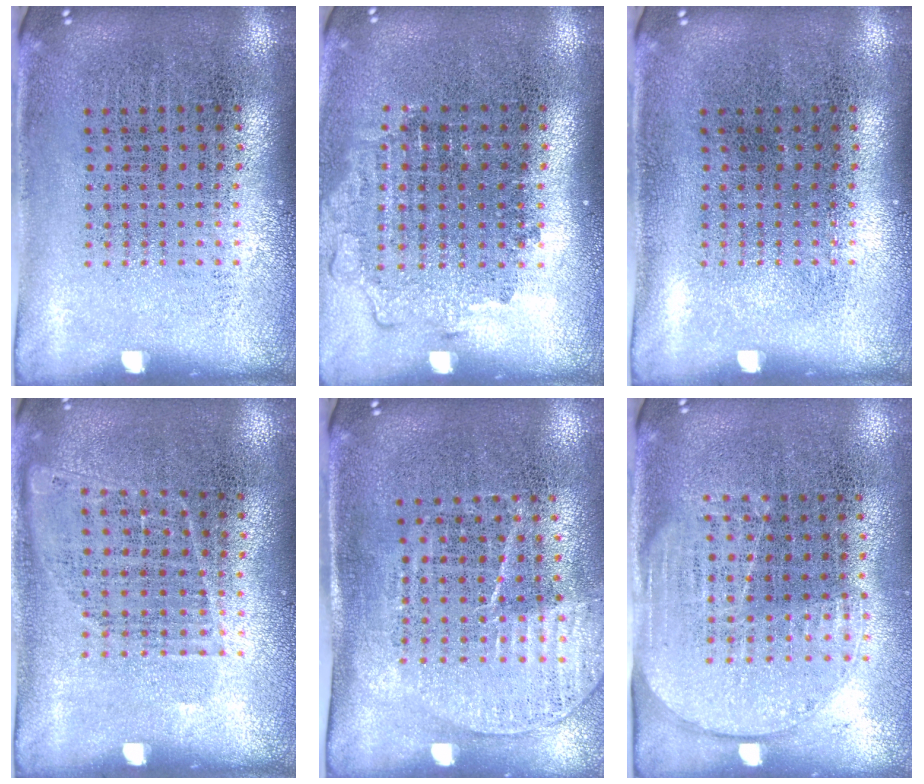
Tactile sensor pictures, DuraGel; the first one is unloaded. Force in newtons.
{"total": 1.1, "press": 1.0, "slide": 0.5}
{"total": 0.0}
{"total": 1.0, "press": 0.9, "slide": 0.6}
{"total": 1.6, "press": 1.4, "slide": 0.8}
{"total": 1.6, "press": 1.4, "slide": 0.8}